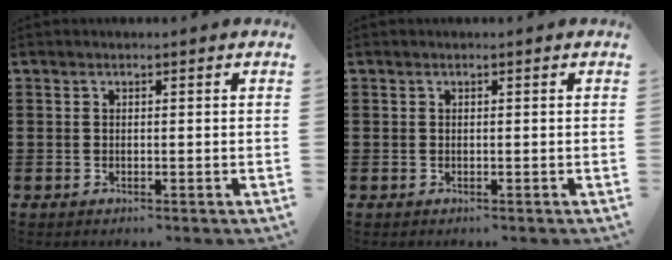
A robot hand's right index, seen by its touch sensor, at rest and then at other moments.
{"total": 0.0}